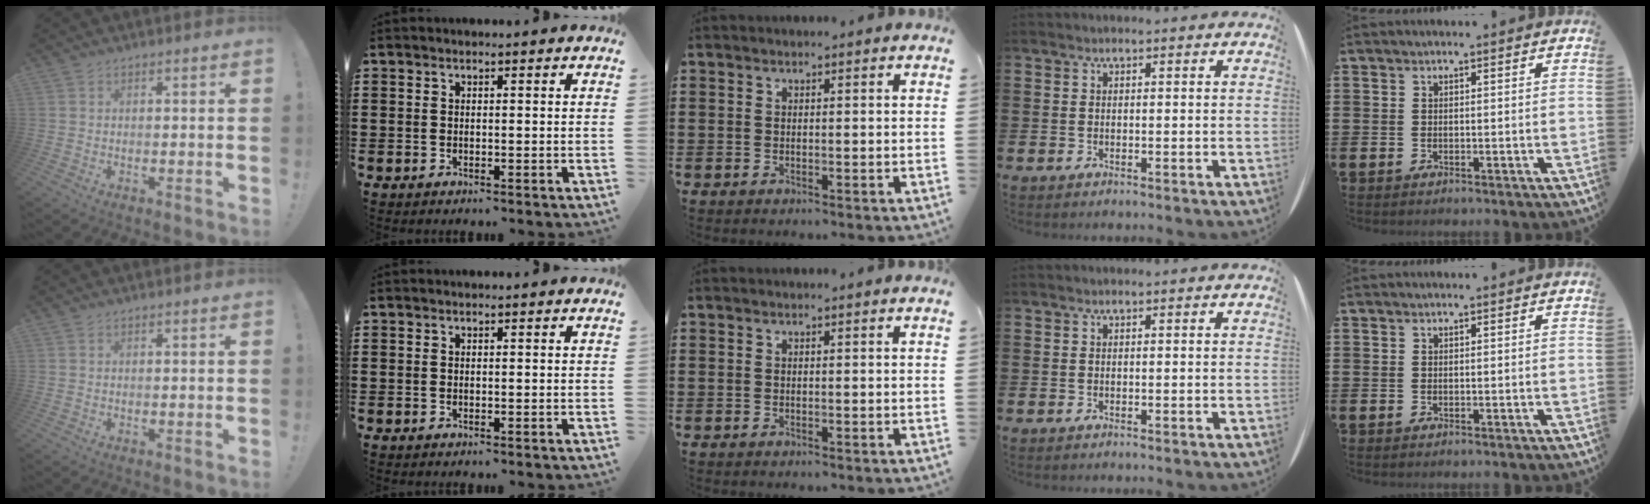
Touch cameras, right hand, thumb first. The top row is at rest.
{}